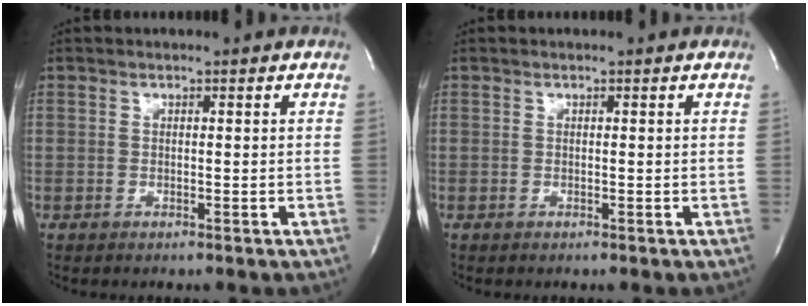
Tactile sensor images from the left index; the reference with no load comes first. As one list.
[{"total": 0.0}]